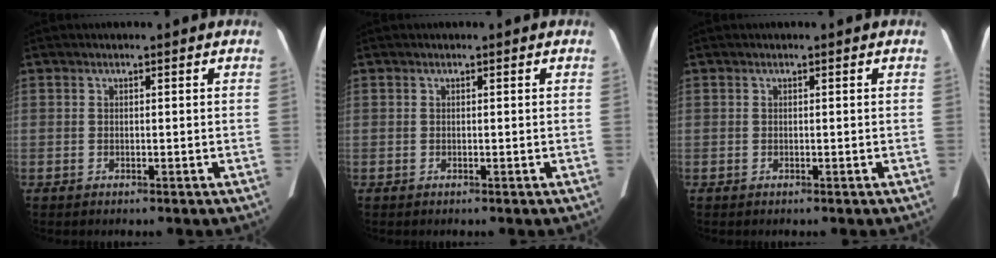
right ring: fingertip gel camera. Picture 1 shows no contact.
{"total": 0.0}
{"total": 0.0}